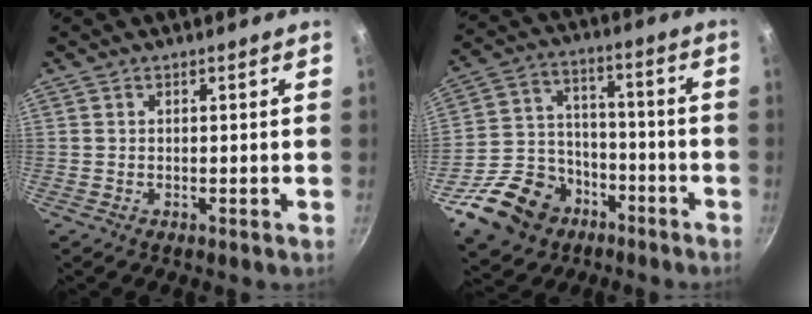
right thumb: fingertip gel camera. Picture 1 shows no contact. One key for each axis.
{"total": 17.6, "fx": -9.3, "fy": 12.7, "fz": 7.8, "tx": -0.120, "ty": 0.063, "tz": -0.148}